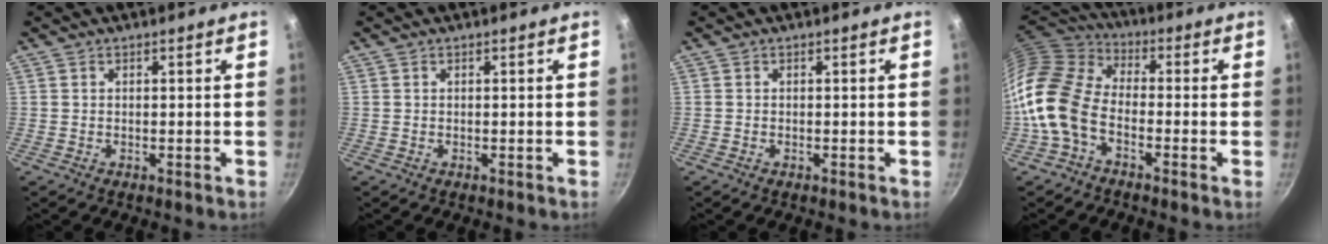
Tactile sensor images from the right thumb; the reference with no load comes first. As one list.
[{"total": 0.0}, {"total": 0.0}, {"total": 14.3, "force": [-4.9, 9.1, 9.8], "torque": [-0.179, 0.050, -0.125]}]